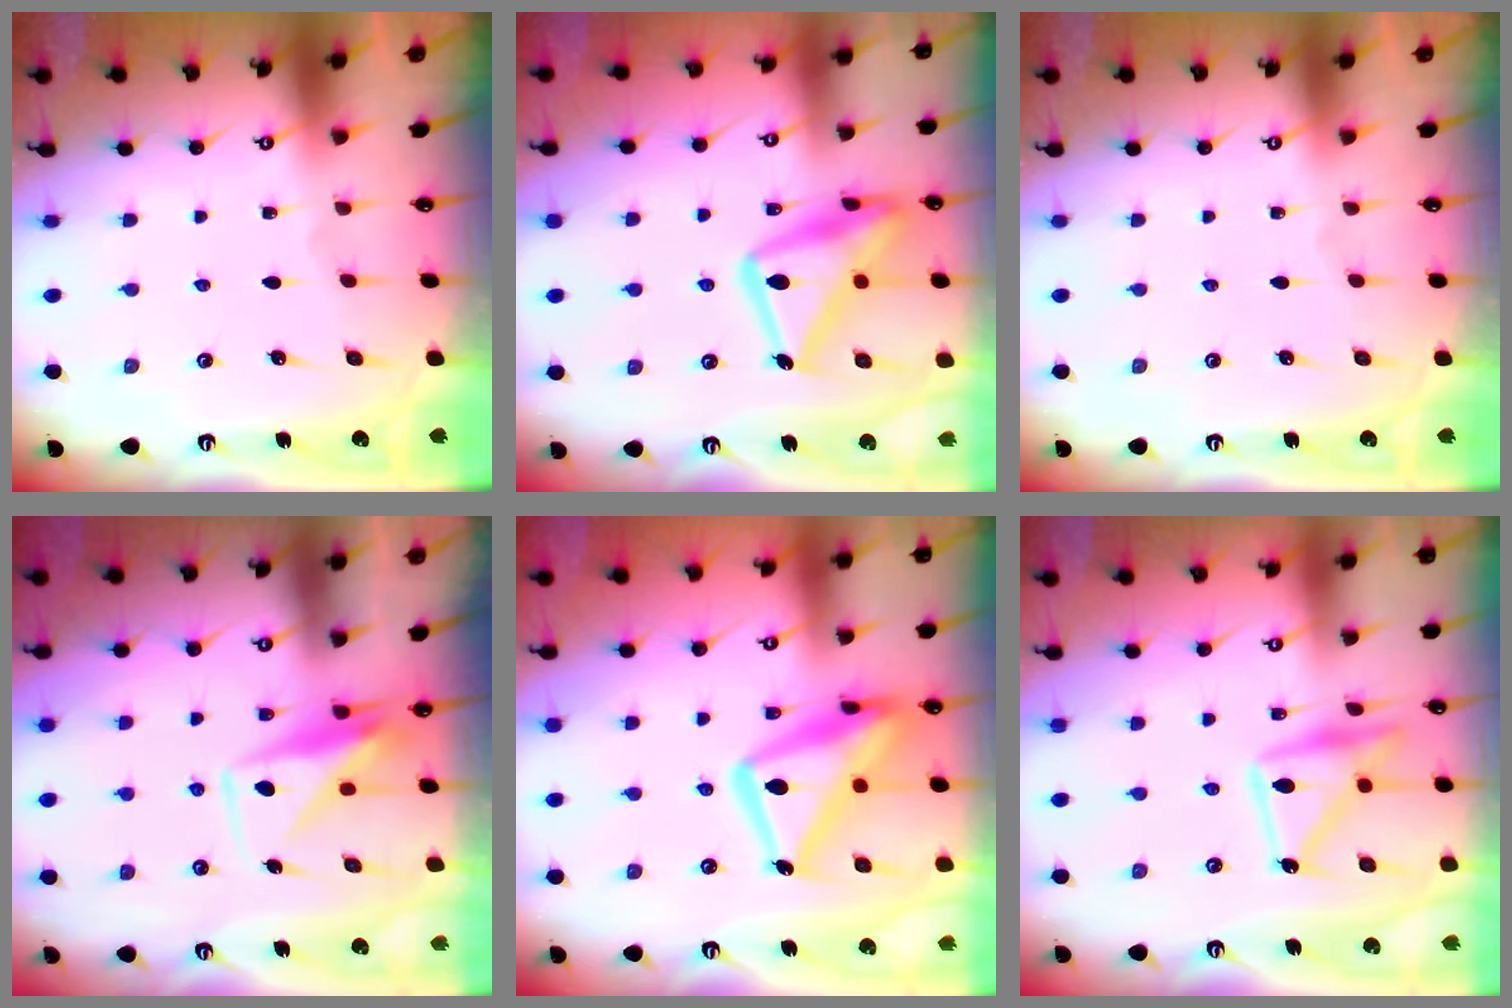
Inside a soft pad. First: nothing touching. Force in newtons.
{"total": 20.9, "press": 20.8, "slide": 1.5}
{"total": 0.0}
{"total": 9.6, "press": 9.6, "slide": 0.3}
{"total": 19.2, "press": 19.2, "slide": 1.8}
{"total": 16.3, "press": 16.3, "slide": 1.1}